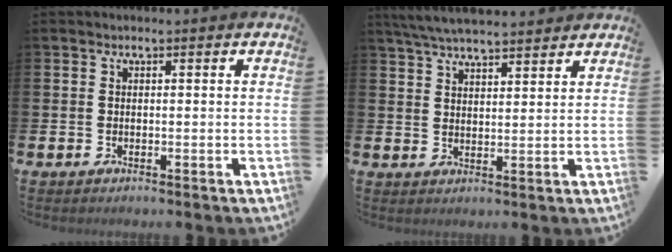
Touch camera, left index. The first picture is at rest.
{"total": 5.5, "force": [5.3, 0.6, 1.4], "torque": [-0.049, -0.016, 0.099]}